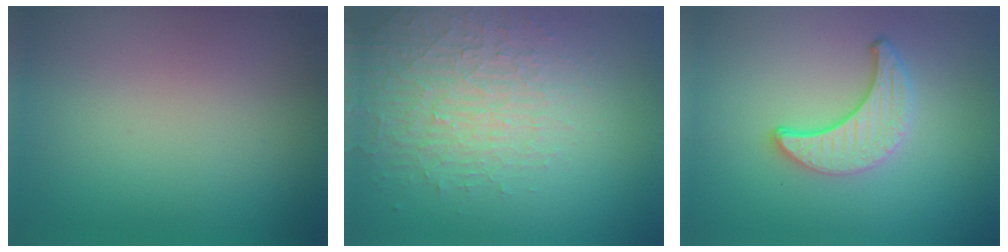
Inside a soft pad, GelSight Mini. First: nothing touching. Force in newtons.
{"total": 4.5, "press": 3.1, "slide": 3.3}
{"total": 3.7, "press": 3.2, "slide": 1.8}